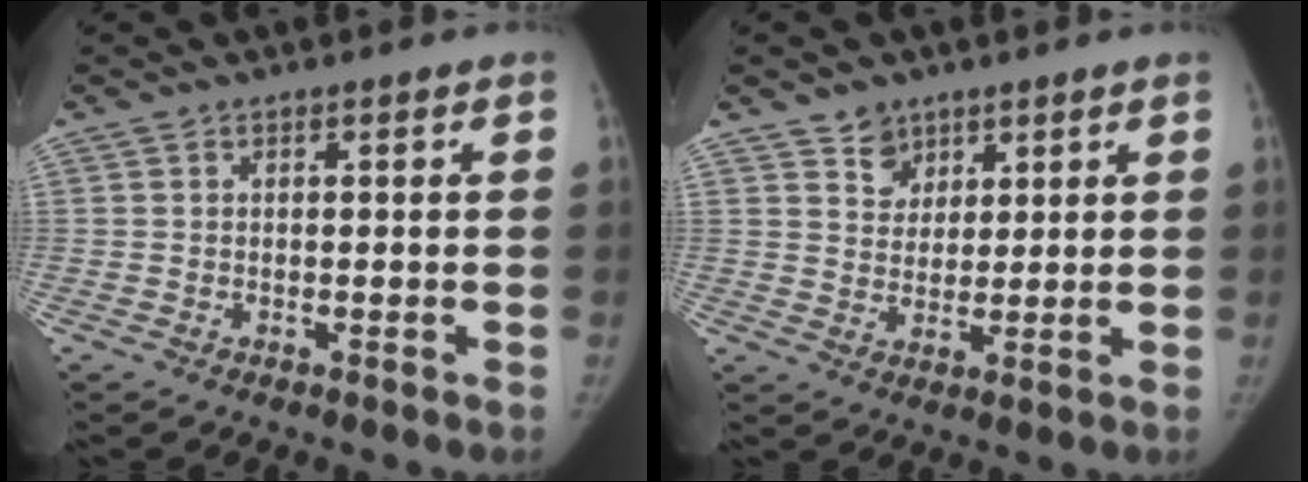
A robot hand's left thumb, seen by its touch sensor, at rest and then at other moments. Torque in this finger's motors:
{"motor_torque": [-0.07, 0.04, 0.08, 0.11, -0.04]}